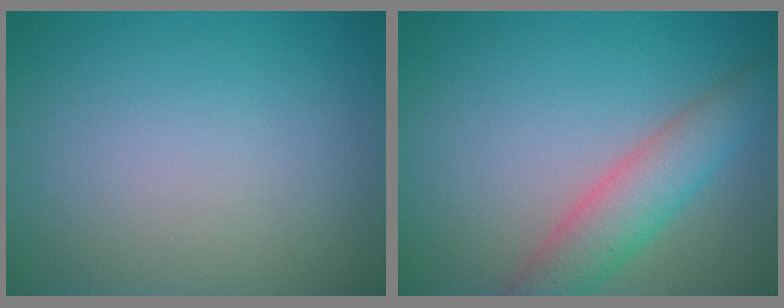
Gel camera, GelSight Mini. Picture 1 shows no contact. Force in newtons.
{"total": 4.5, "press": 4.5, "slide": 0.2}